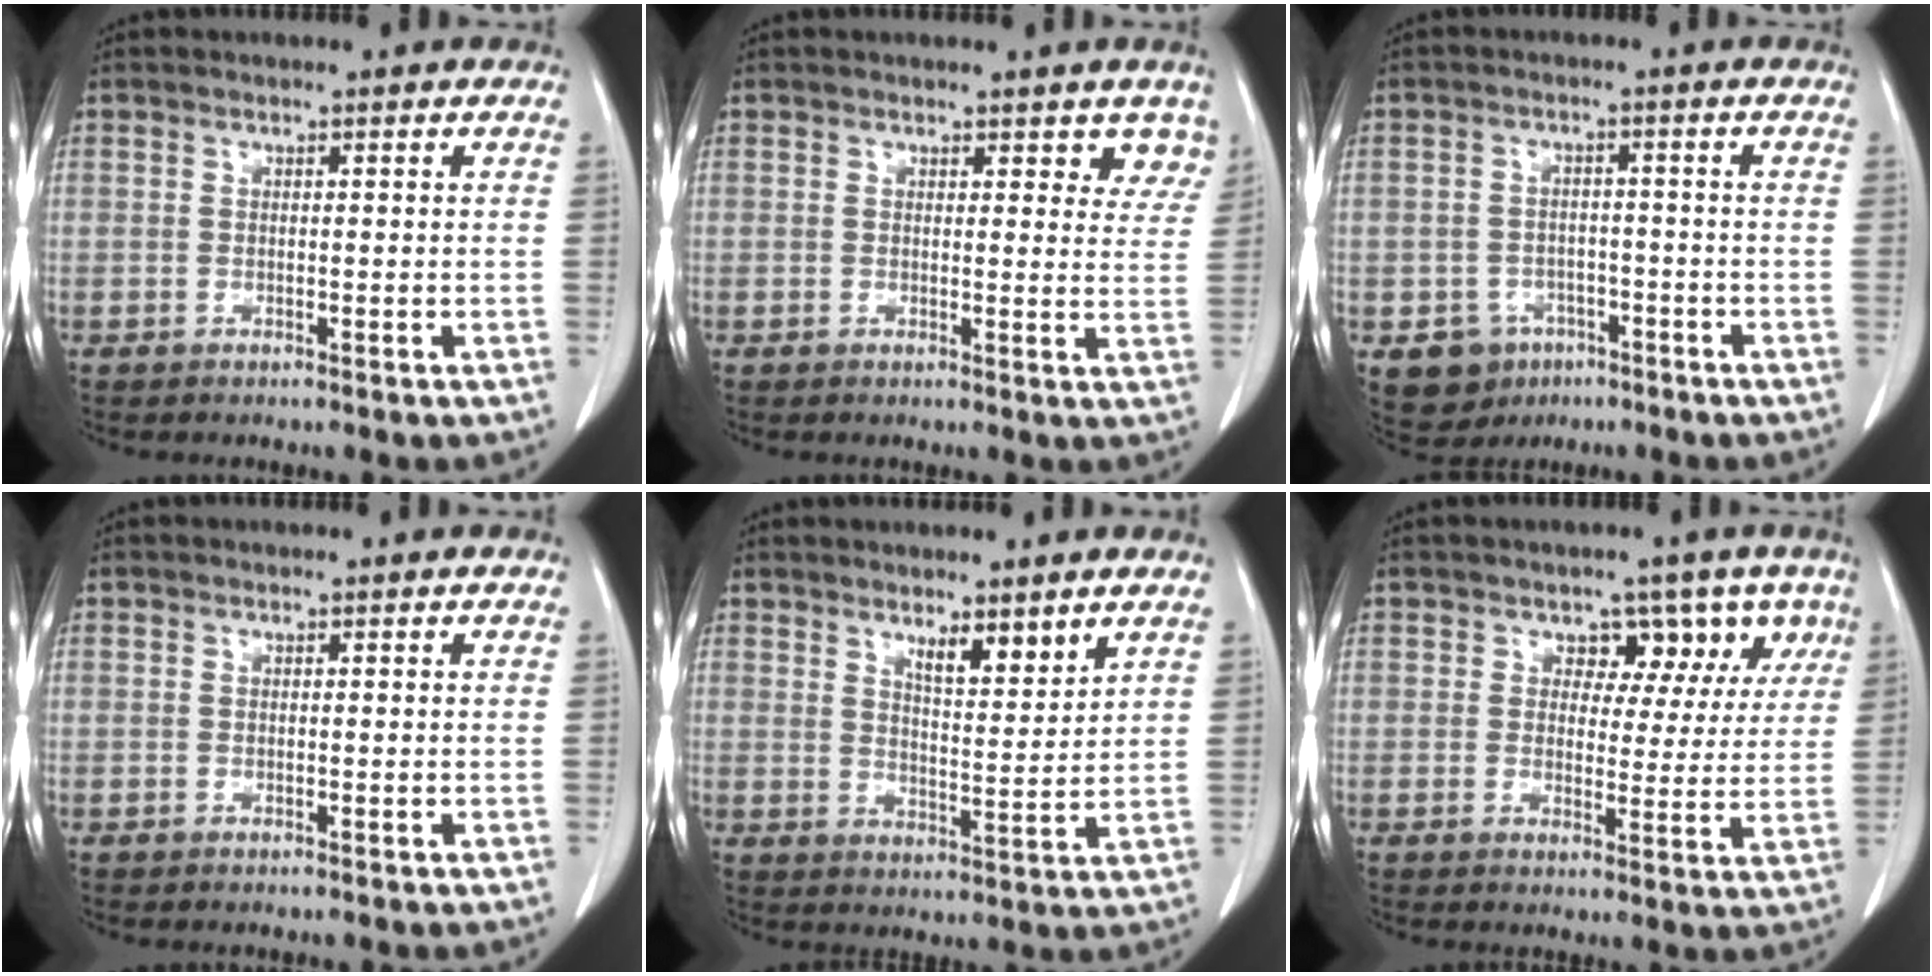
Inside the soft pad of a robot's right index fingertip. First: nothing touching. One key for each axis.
{"total": 4.5, "fx": 3.8, "fy": 1.9, "fz": 1.6, "tx": 0.005, "ty": -0.011, "tz": 0.029}
{"total": 6.0, "fx": -3.1, "fy": 4.9, "fz": 1.4, "tx": -0.022, "ty": 0.008, "tz": -0.039}
{"total": 0.0}
{"total": 5.2, "fx": 3.8, "fy": 0.7, "fz": 3.5, "tx": -0.057, "ty": -0.012, "tz": 0.065}
{"total": 6.5, "fx": 3.6, "fy": 4.7, "fz": 2.6, "tx": -0.008, "ty": 0.010, "tz": 0.040}